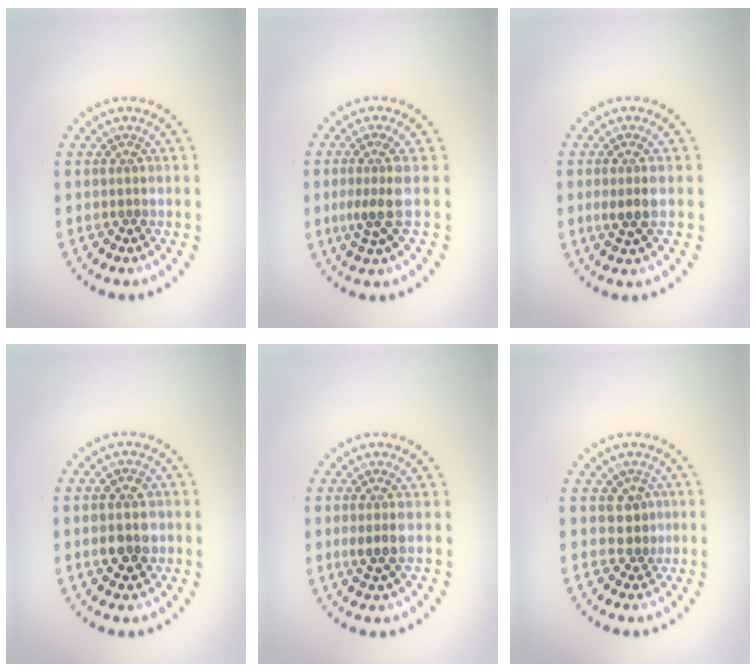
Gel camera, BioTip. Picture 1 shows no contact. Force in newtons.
{"total": 2.9, "press": 2.1, "slide": 2.0}
{"total": 2.2, "press": 1.8, "slide": 1.2}
{"total": 3.7, "press": 3.7, "slide": 0.3}
{"total": 2.2, "press": 1.8, "slide": 1.2}
{"total": 1.9, "press": 1.6, "slide": 0.9}